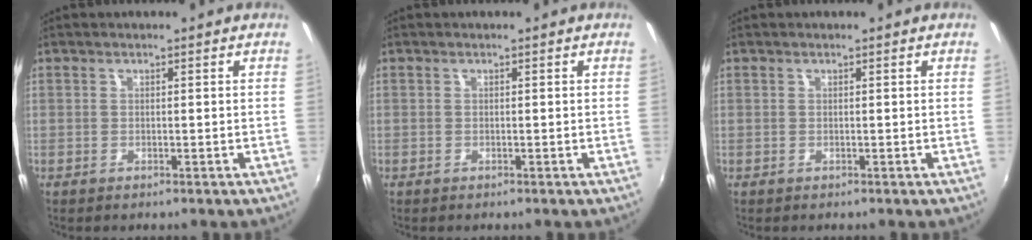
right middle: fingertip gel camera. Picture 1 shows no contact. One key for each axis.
{"total": 0.0}
{"total": 0.0}